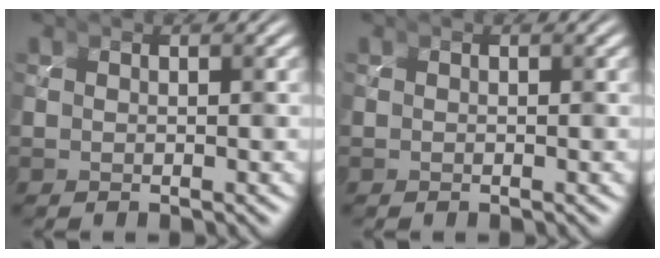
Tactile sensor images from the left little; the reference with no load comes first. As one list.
[{"total": 0.0}]